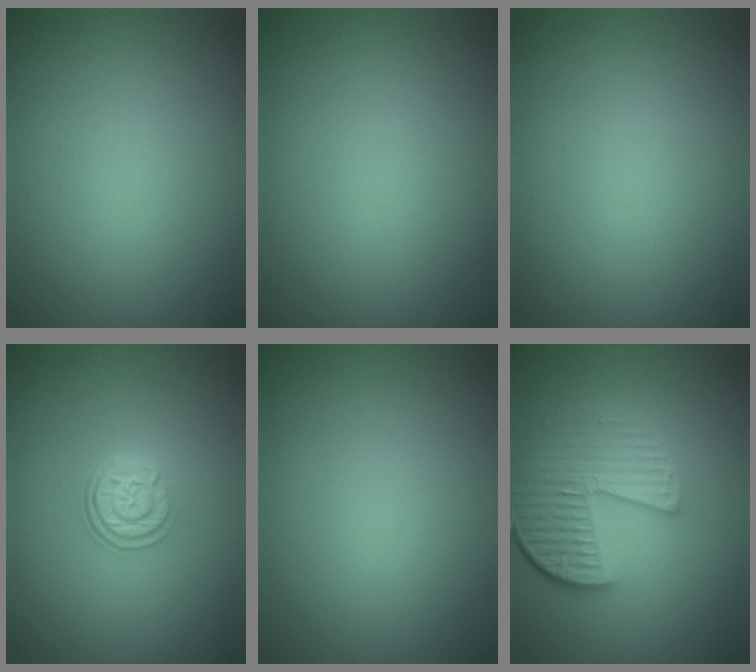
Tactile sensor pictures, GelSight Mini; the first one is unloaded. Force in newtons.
{"total": 0.0}
{"total": 0.0}
{"total": 3.1, "press": 2.4, "slide": 1.9}
{"total": 0.0}
{"total": 5.7, "press": 4.2, "slide": 3.9}